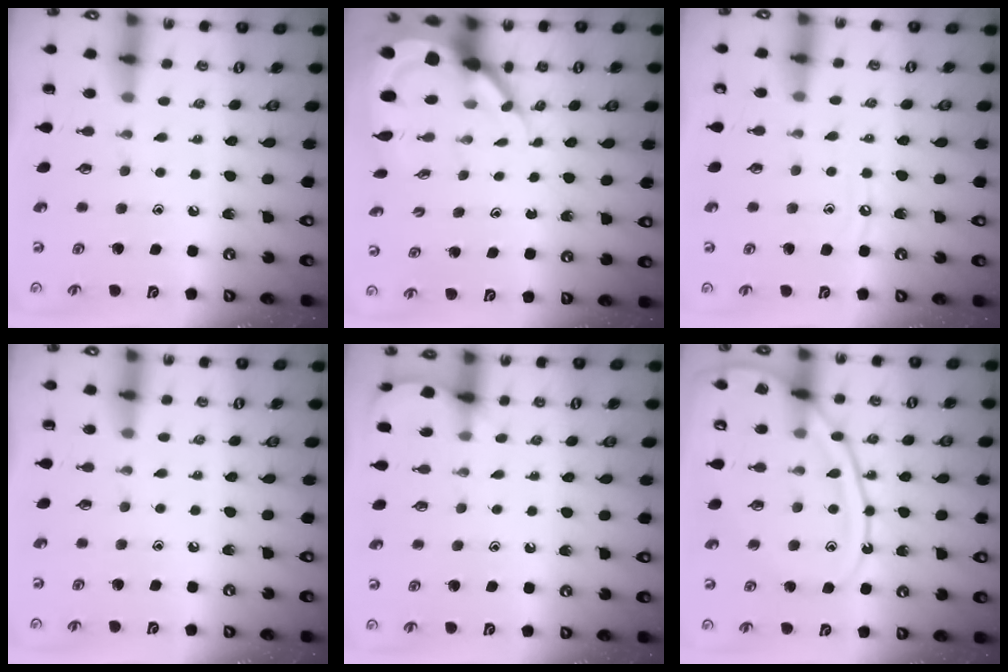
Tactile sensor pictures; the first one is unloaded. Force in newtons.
{"total": 8.0, "press": 7.9, "slide": 1.1}
{"total": 6.2, "press": 6.2, "slide": 0.7}
{"total": 0.0}
{"total": 3.5, "press": 3.5, "slide": 0.5}
{"total": 15.4, "press": 15.4, "slide": 1.4}